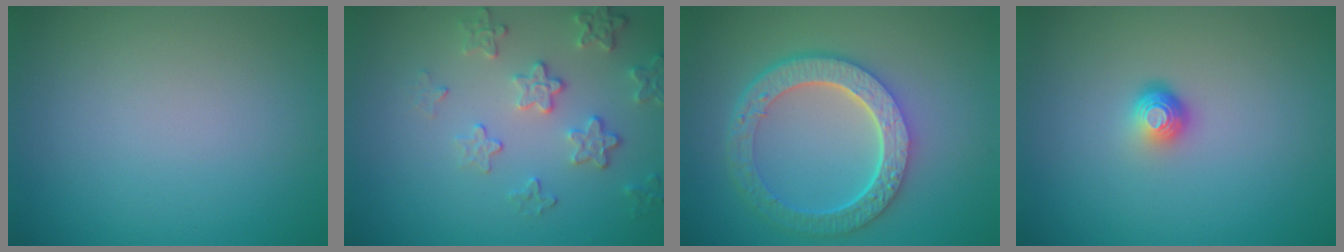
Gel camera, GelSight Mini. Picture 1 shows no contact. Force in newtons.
{"total": 3.1, "press": 2.9, "slide": 1.2}
{"total": 6.2, "press": 4.7, "slide": 4.1}
{"total": 1.9, "press": 1.3, "slide": 1.4}